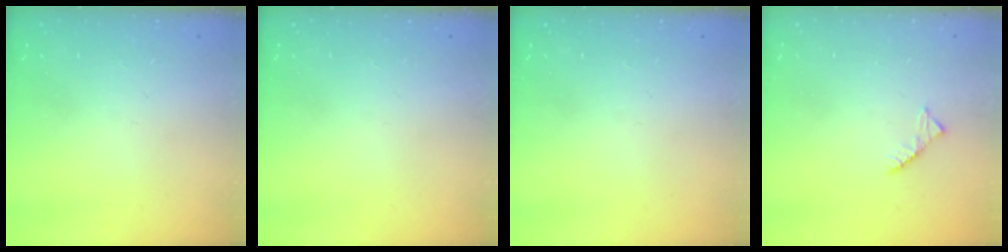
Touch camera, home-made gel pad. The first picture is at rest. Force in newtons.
{"total": 0.0}
{"total": 0.0}
{"total": 2.6, "press": 2.6, "slide": 0.4}